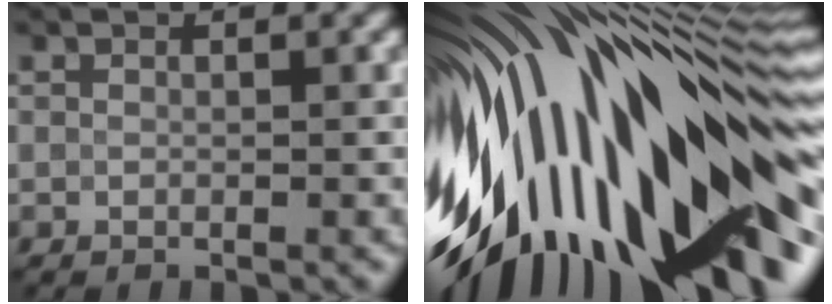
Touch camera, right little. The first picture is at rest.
{"total": 18.9, "force": [-1.9, 9.4, 16.3], "torque": [-0.263, -0.015, -0.045]}